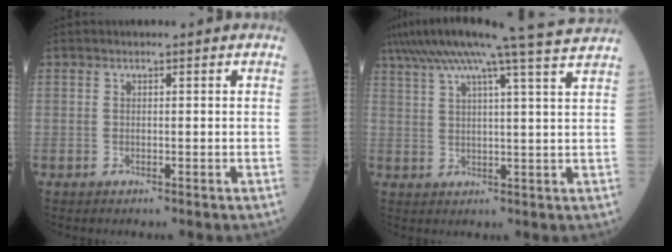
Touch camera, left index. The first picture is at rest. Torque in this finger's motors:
{"motor_torque": [1.02, -1.12, 0.61, 0.20]}